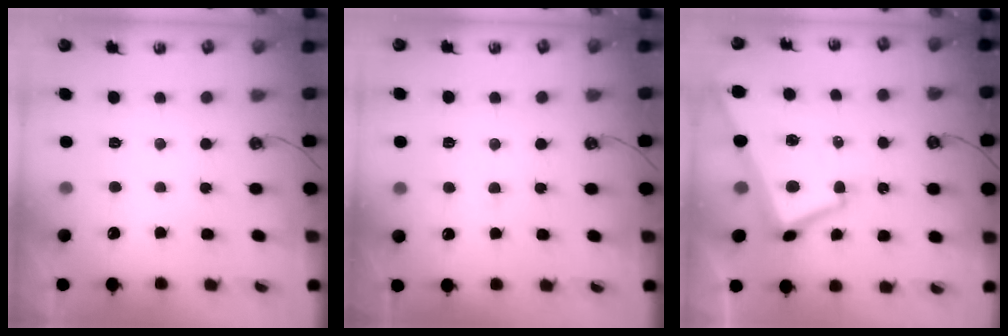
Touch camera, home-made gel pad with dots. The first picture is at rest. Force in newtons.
{"total": 1.5, "press": 1.5, "slide": 0.3}
{"total": 9.6, "press": 9.4, "slide": 2.0}